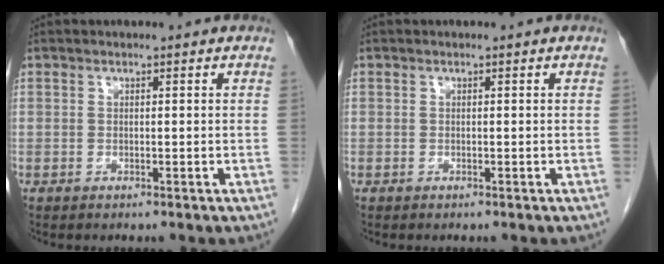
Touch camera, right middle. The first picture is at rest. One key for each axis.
{"total": 0.0}